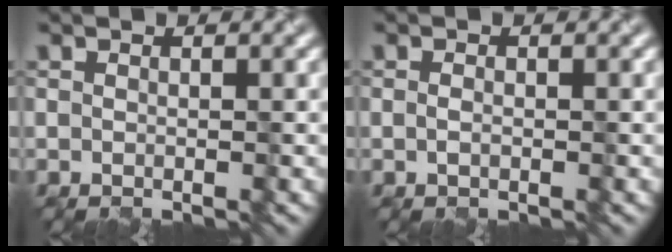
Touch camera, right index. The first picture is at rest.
{"total": 0.7, "force": [-0.1, 0.4, 0.5], "torque": [-0.016, -0.002, 0.003]}